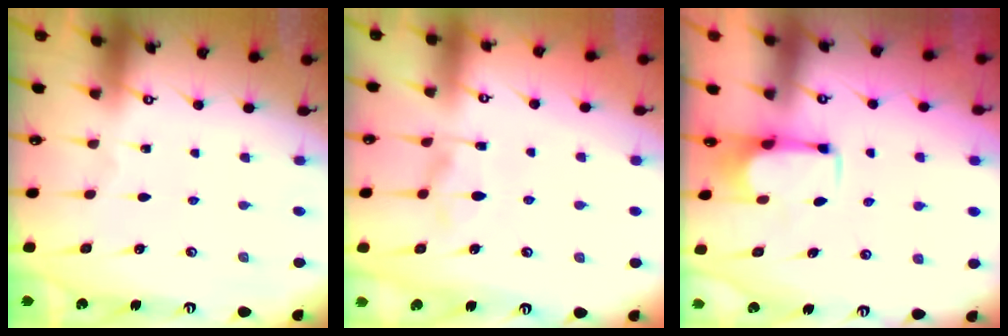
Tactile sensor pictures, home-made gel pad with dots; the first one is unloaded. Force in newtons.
{"total": 2.3, "press": 2.0, "slide": 1.2}
{"total": 2.8, "press": 2.7, "slide": 0.9}